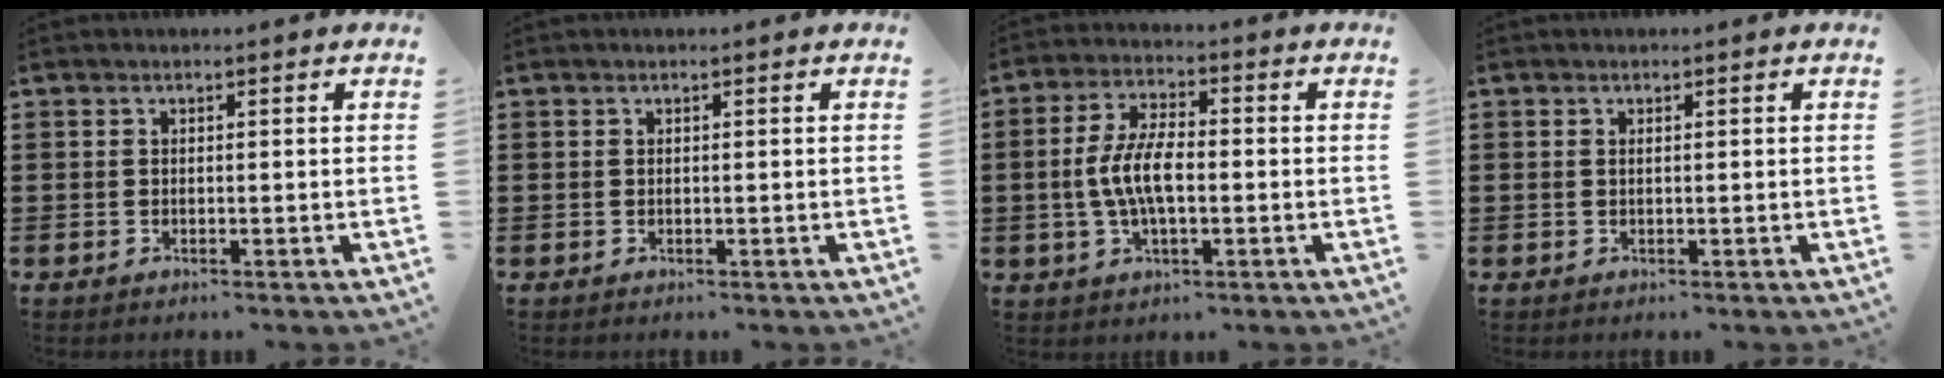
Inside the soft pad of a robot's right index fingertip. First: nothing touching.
{"total": 0.0}
{"total": 7.6, "force": [-0.8, 3.2, 6.8], "torque": [-0.156, -0.005, -0.022]}
{"total": 0.0}